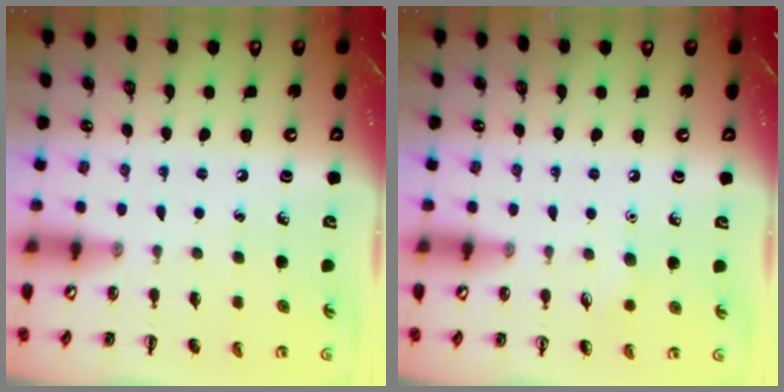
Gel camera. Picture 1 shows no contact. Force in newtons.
{"total": 4.4, "press": 4.3, "slide": 1.2}